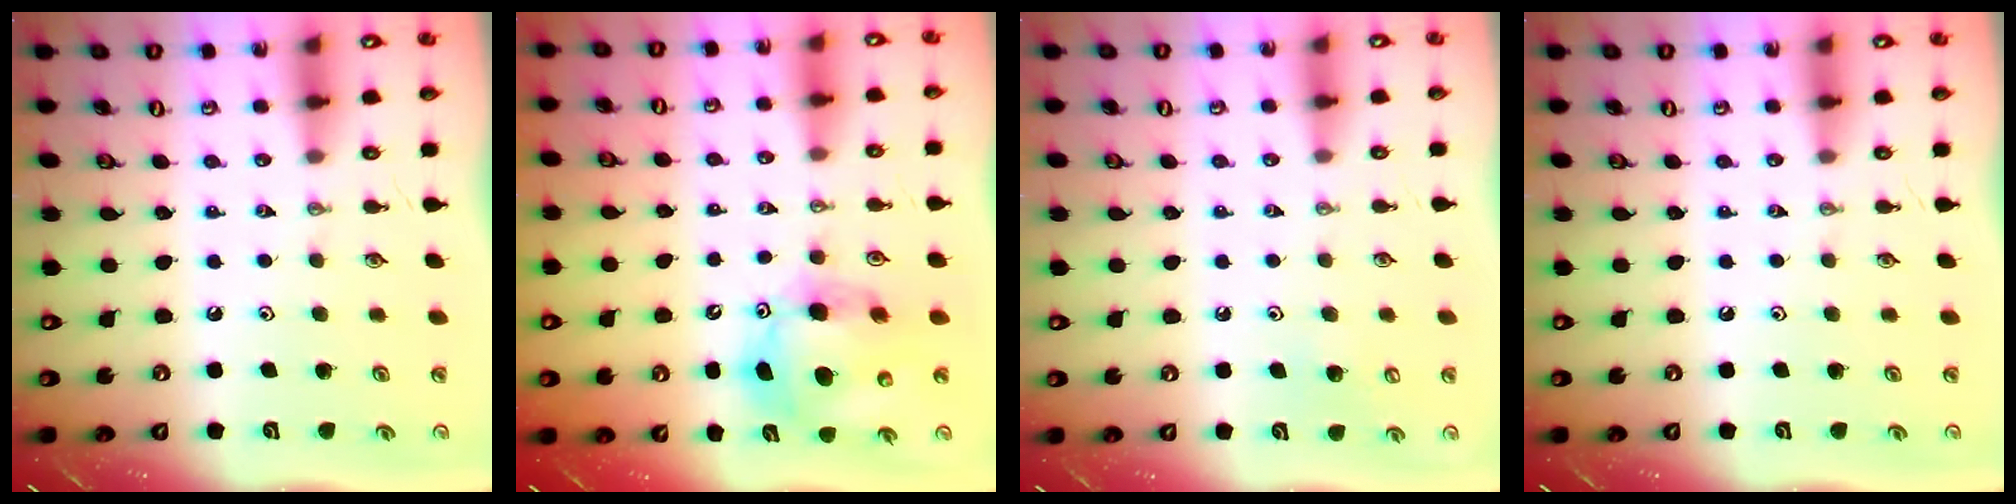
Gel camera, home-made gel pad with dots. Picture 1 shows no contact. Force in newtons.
{"total": 13.2, "press": 13.1, "slide": 2.1}
{"total": 5.5, "press": 5.5, "slide": 0.7}
{"total": 0.0}